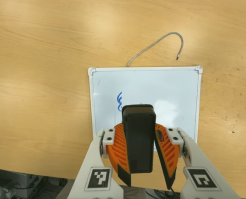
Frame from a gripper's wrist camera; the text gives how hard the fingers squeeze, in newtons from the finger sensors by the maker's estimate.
{"total": 11.6, "left": 10.8, "right": 12.4}